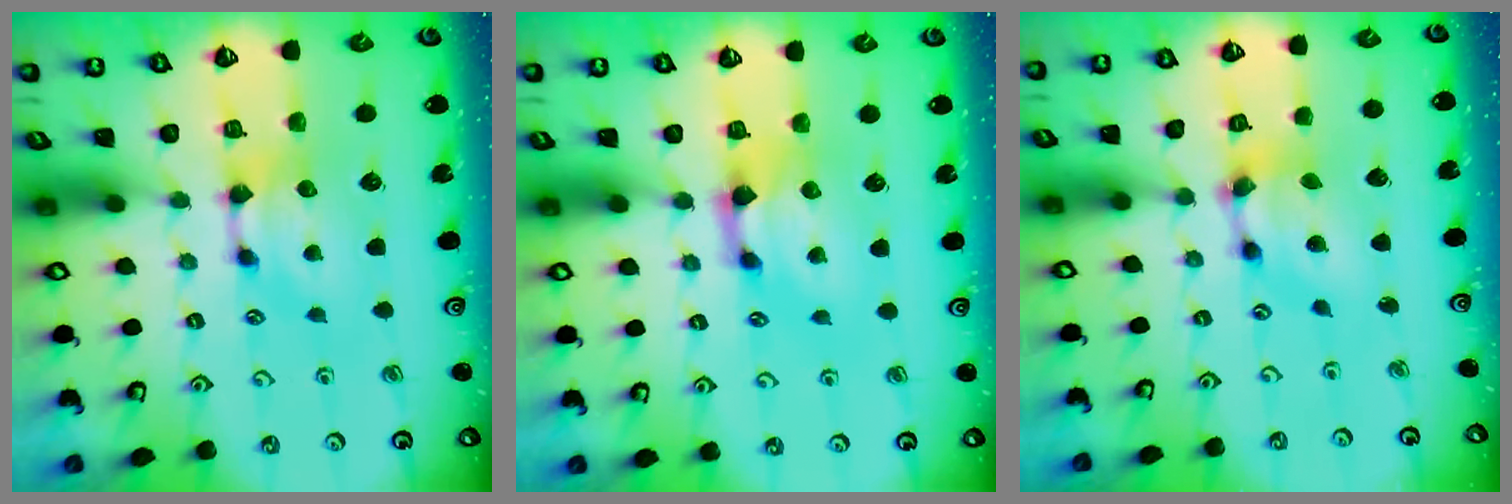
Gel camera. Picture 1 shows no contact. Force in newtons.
{"total": 1.6, "press": 0.9, "slide": 1.3}
{"total": 5.9, "press": 5.6, "slide": 2.1}